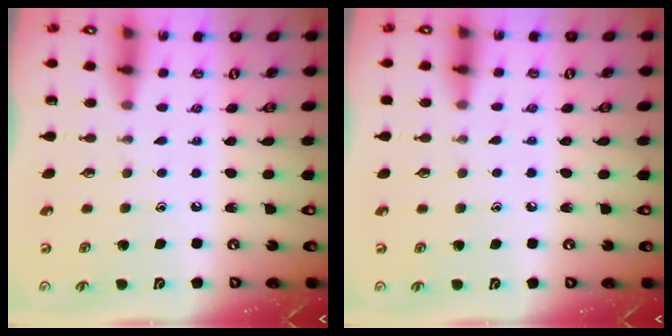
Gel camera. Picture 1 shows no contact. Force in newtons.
{"total": 3.5, "press": 3.4, "slide": 0.5}